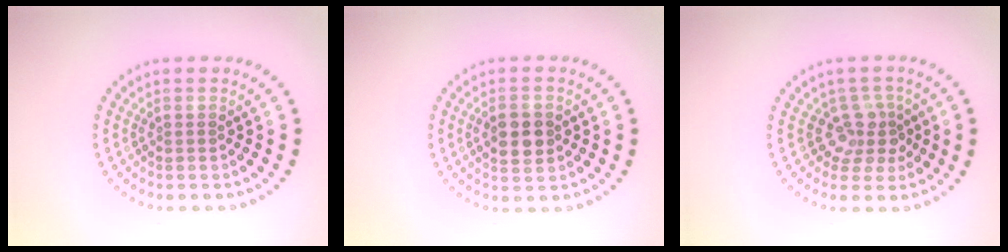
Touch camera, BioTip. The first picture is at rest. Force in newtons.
{"total": 3.0, "press": 3.0, "slide": 0.1}
{"total": 3.0, "press": 2.2, "slide": 1.9}